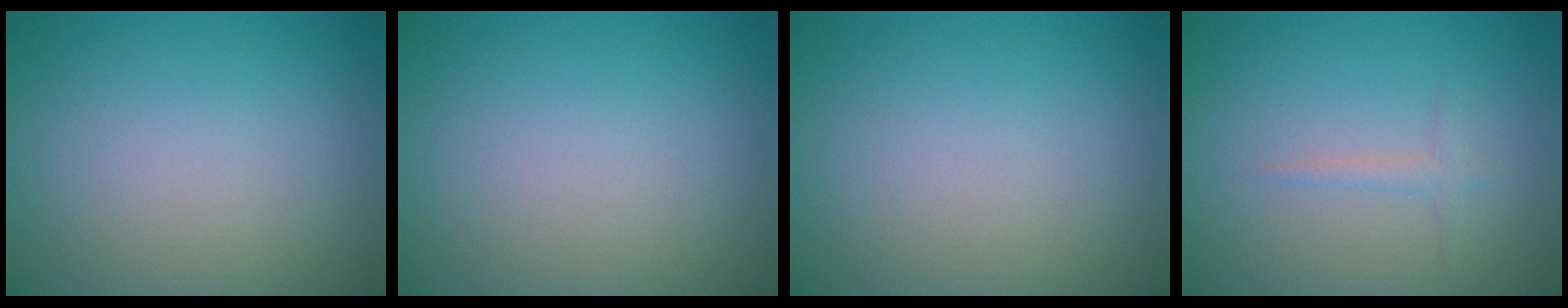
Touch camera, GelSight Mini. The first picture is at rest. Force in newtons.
{"total": 0.0}
{"total": 0.0}
{"total": 1.3, "press": 1.3, "slide": 0.0}